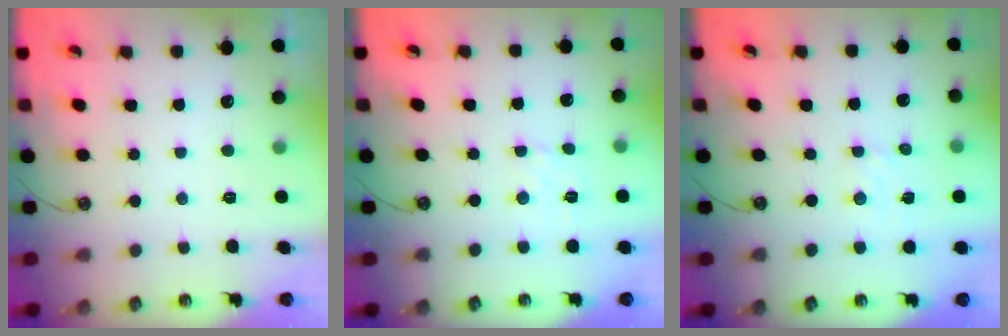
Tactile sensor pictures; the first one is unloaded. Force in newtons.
{"total": 1.8, "press": 1.7, "slide": 0.6}
{"total": 1.7, "press": 1.7, "slide": 0.3}